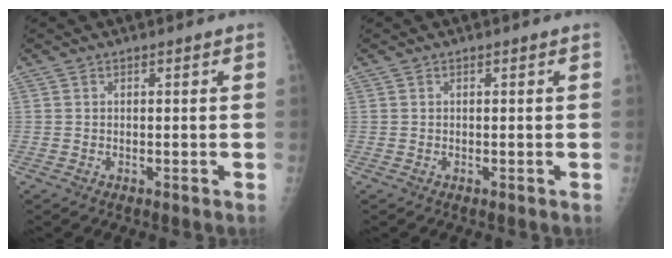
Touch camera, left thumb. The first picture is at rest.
{"total": 0.0}